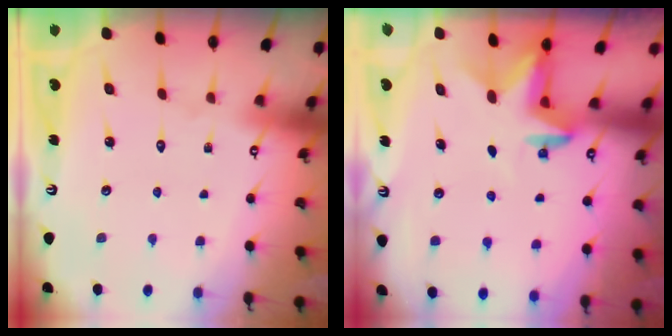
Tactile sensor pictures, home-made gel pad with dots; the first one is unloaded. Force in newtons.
{"total": 2.9, "press": 2.8, "slide": 0.7}